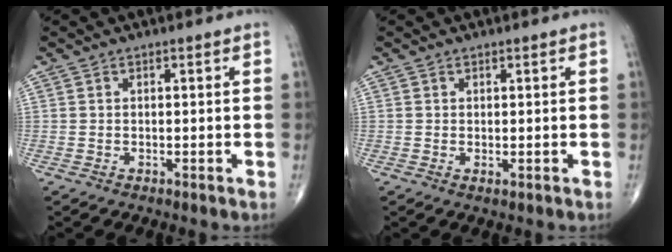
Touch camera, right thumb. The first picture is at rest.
{"total": 0.6, "force": [0.1, 0.2, 0.5], "torque": [-0.010, -0.003, 0.002]}